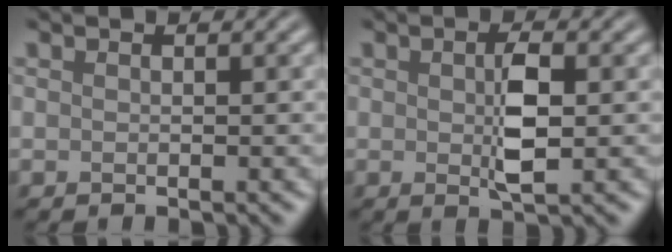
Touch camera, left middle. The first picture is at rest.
{"total": 3.2, "force": [0.1, 1.1, 3.0], "torque": [-0.058, -0.002, 0.003]}